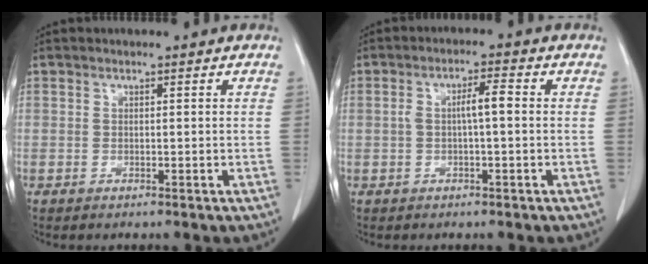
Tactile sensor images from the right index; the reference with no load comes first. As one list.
[{"total": 3.6, "force": [-0.2, 0.6, 3.5], "torque": [-0.063, 0.013, -0.001]}]